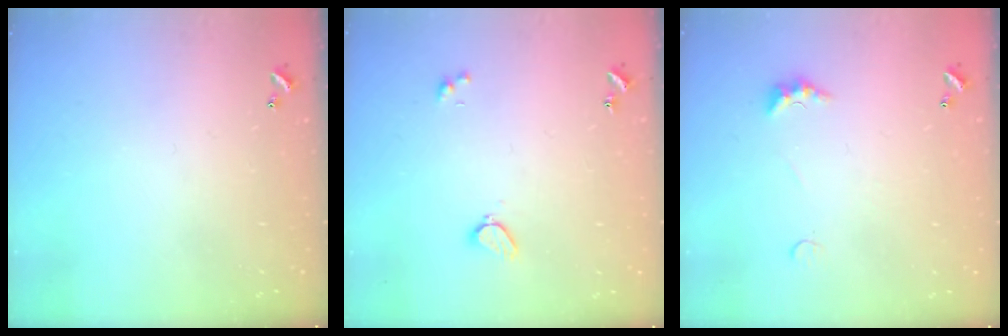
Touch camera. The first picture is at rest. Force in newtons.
{"total": 2.1, "press": 2.0, "slide": 0.6}
{"total": 2.2, "press": 2.1, "slide": 0.7}